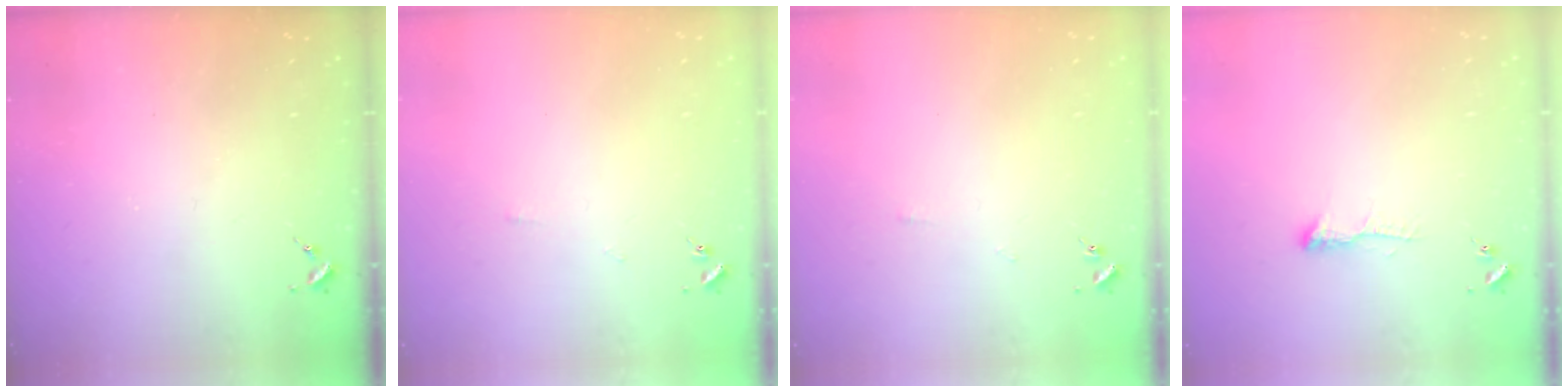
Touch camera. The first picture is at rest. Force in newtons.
{"total": 1.7, "press": 1.7, "slide": 0.3}
{"total": 1.7, "press": 1.7, "slide": 0.3}
{"total": 6.8, "press": 6.8, "slide": 0.8}